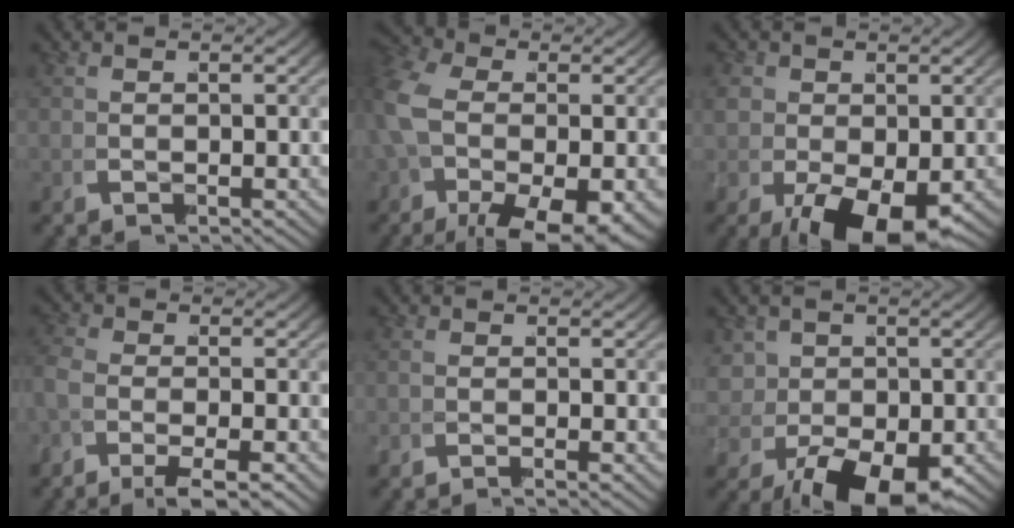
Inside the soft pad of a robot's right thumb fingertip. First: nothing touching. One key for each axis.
{"total": 7.6, "fx": -2.2, "fy": 4.3, "fz": 5.9, "tx": -0.129, "ty": -0.036, "tz": -0.019}
{"total": 6.4, "fx": -1.6, "fy": 4.3, "fz": 4.5, "tx": -0.088, "ty": -0.041, "tz": -0.008}
{"total": 2.8, "fx": -2.0, "fy": 1.0, "fz": 1.7, "tx": -0.035, "ty": -0.006, "tz": -0.036}
{"total": 0.0}
{"total": 6.1, "fx": -0.7, "fy": 4.3, "fz": 4.2, "tx": -0.076, "ty": -0.036, "tz": 0.009}